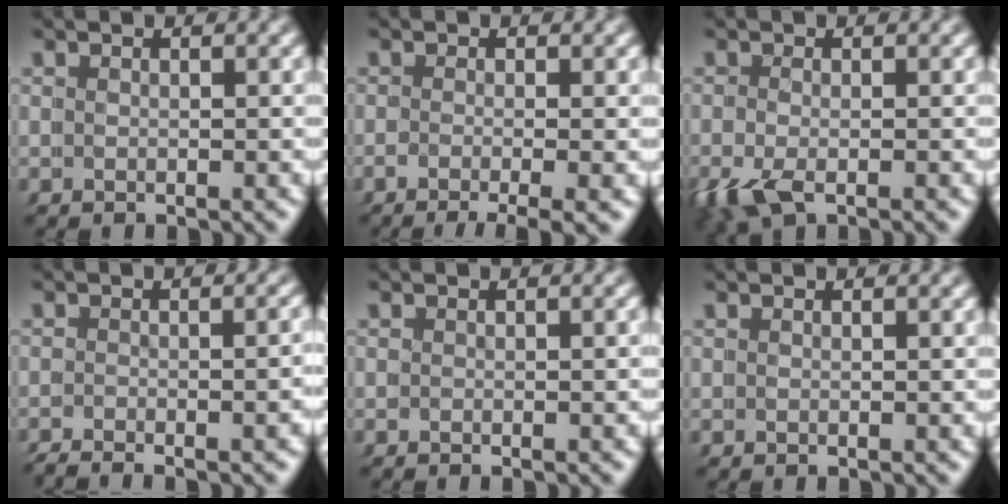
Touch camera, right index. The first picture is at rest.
{"total": 3.8, "force": [-2.5, 0.1, 2.8], "torque": [-0.033, -0.007, -0.038]}
{"total": 3.3, "force": [-2.0, 1.3, 2.2], "torque": [-0.062, -0.024, -0.027]}
{"total": 3.2, "force": [-2.7, 0.1, 1.6], "torque": [-0.011, -0.001, -0.045]}
{"total": 0.6, "force": [-0.2, -0.2, 0.5], "torque": [-0.001, 0.005, -0.008]}
{"total": 0.0}